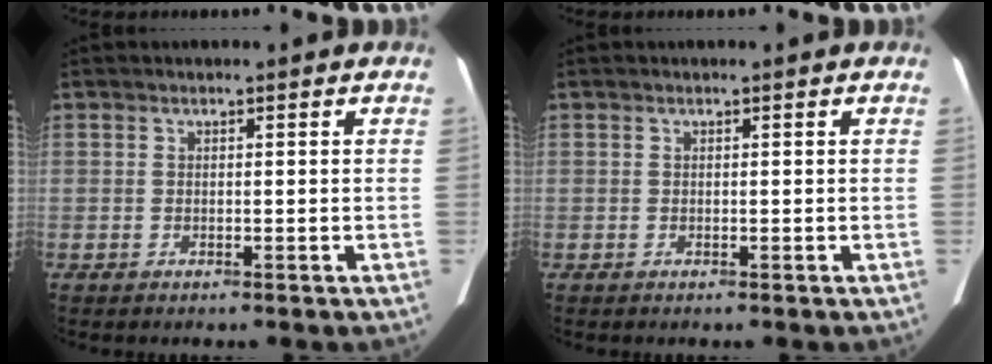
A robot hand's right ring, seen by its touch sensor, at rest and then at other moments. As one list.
[{"total": 0.0}]